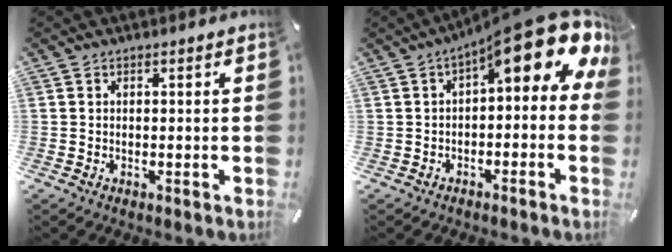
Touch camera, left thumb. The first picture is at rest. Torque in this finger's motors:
{"motor_torque": [2.26, 2.74, 1.58, -1.19, 0.23]}